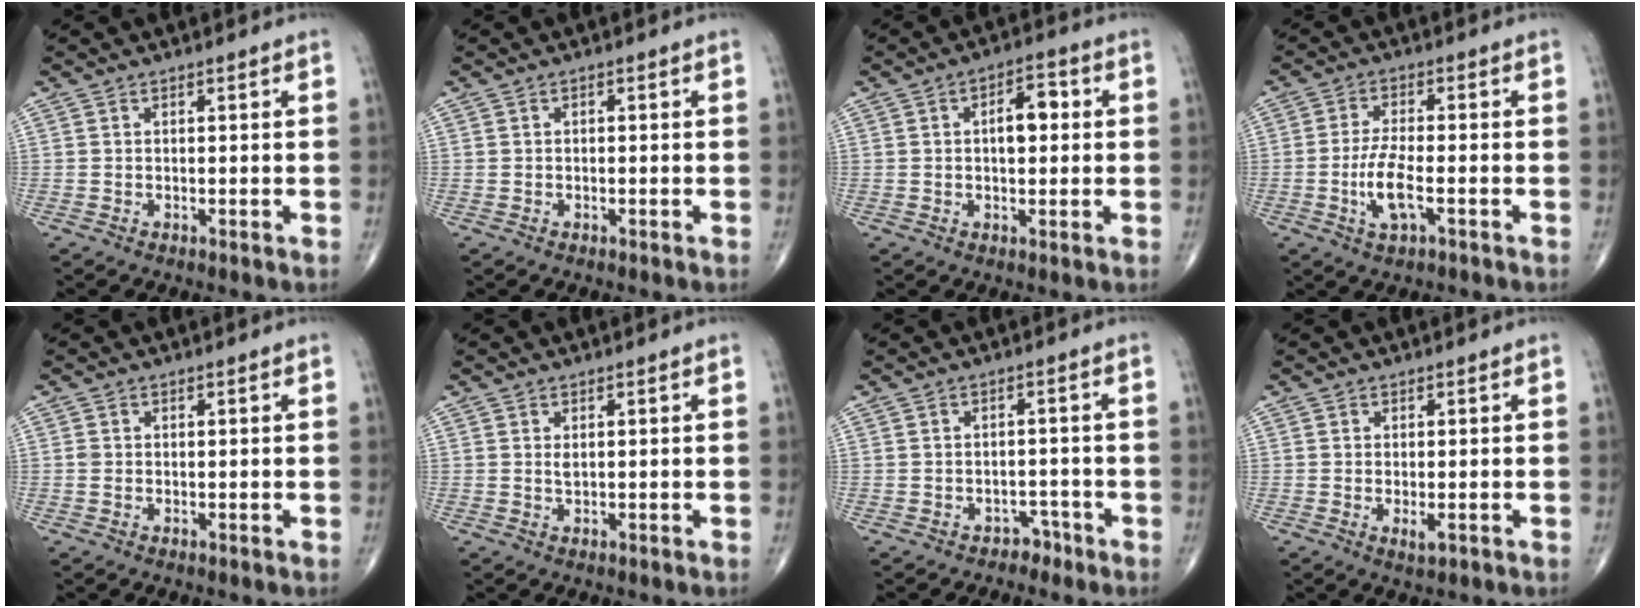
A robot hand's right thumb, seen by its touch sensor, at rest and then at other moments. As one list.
[{"total": 0.0}, {"total": 6.0, "force": [0.7, 3.1, 5.1], "torque": [-0.068, 0.012, 0.004]}, {"total": 6.5, "force": [-2.0, 2.0, 5.8], "torque": [-0.122, 0.006, -0.039]}, {"total": 0.8, "force": [0.1, 0.7, 0.5], "torque": [-0.011, 0.002, 0.001]}, {"total": 0.9, "force": [0.3, 0.4, 0.8], "torque": [-0.015, -0.003, 0.007]}, {"total": 2.3, "force": [-1.8, 1.5, 0.1], "torque": [0.009, 0.019, -0.026]}, {"total": 1.8, "force": [-0.5, 0.6, 1.6], "torque": [-0.029, -0.005, -0.007]}]